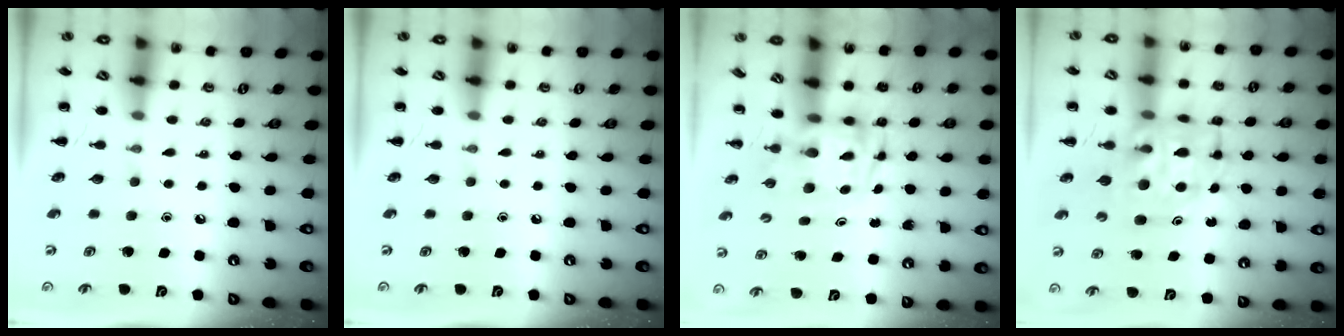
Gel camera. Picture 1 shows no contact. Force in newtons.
{"total": 0.0}
{"total": 3.2, "press": 3.2, "slide": 0.6}
{"total": 11.2, "press": 10.8, "slide": 3.2}